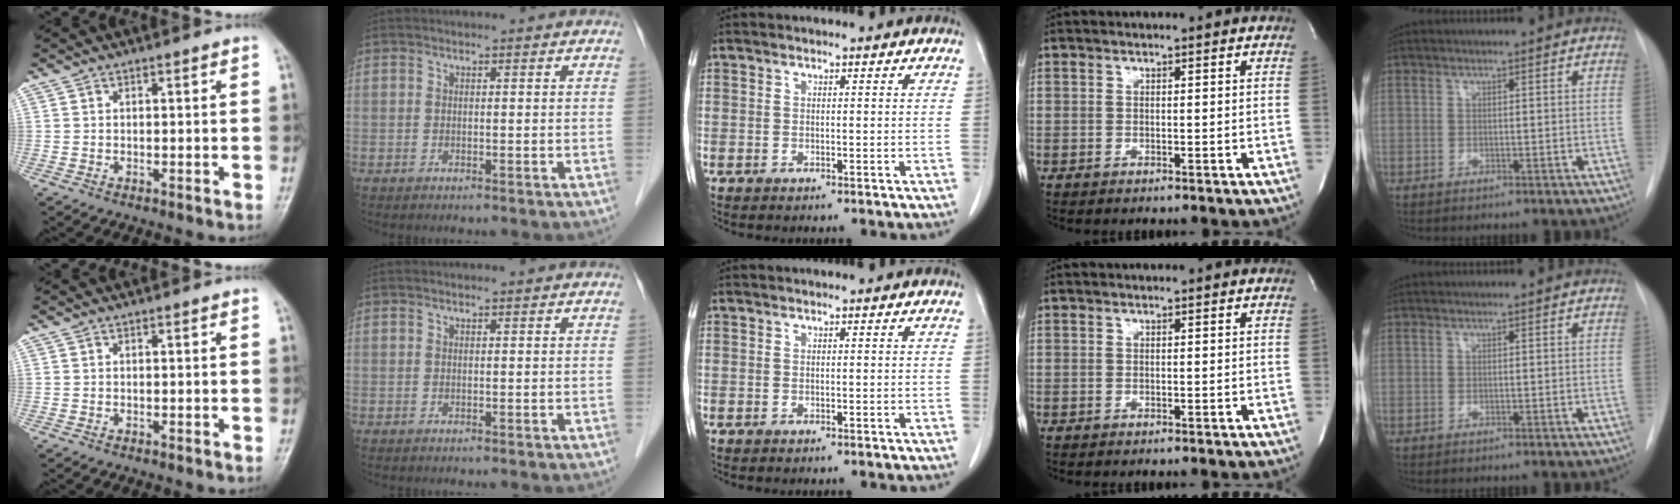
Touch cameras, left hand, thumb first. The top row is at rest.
{}